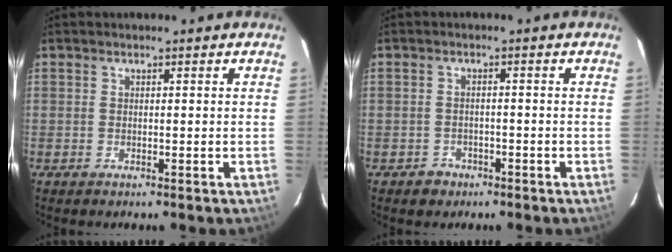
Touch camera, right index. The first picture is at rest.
{"total": 2.9, "force": [-1.8, 2.2, 0.3], "torque": [-0.014, 0.005, -0.023]}